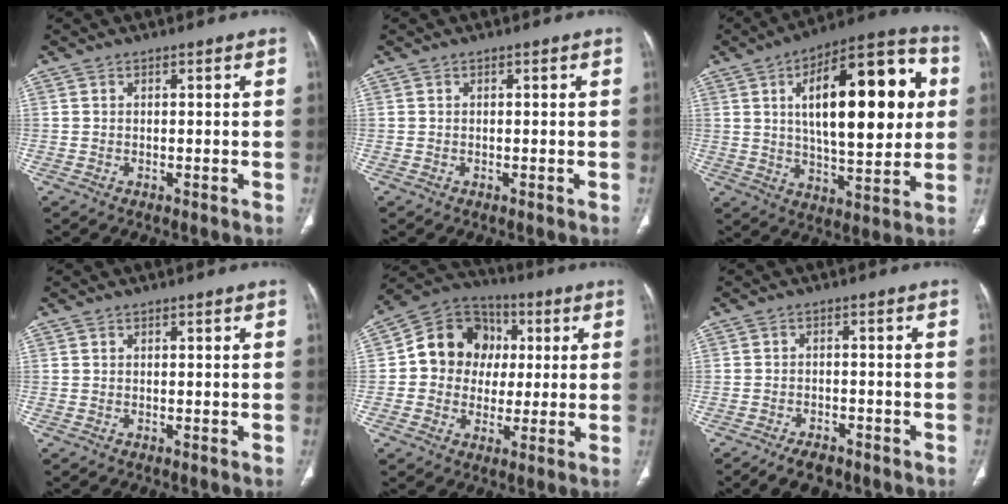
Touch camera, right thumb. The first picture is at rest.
{"total": 0.0}
{"total": 25.7, "force": [5.3, 10.3, 23.0], "torque": [-0.310, 0.002, 0.070]}
{"total": 0.0}
{"total": 13.9, "force": [1.5, 12.3, 6.2], "torque": [-0.061, 0.019, 0.015]}
{"total": 5.1, "force": [-3.8, 2.6, 2.3], "torque": [-0.034, 0.012, -0.057]}